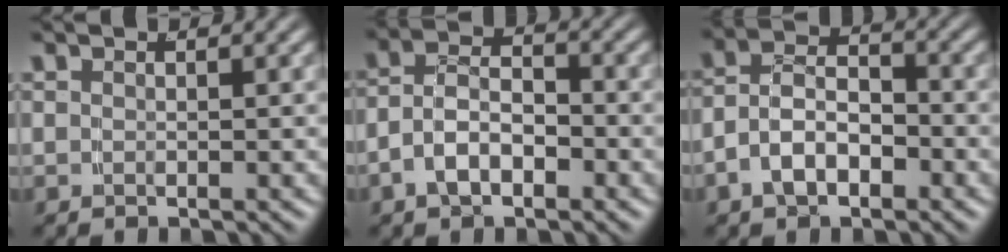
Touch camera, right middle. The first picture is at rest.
{"total": 5.5, "force": [-1.9, 4.0, 3.3], "torque": [-0.064, -0.012, -0.030]}
{"total": 6.1, "force": [-1.9, 4.5, 3.5], "torque": [-0.069, -0.013, -0.033]}